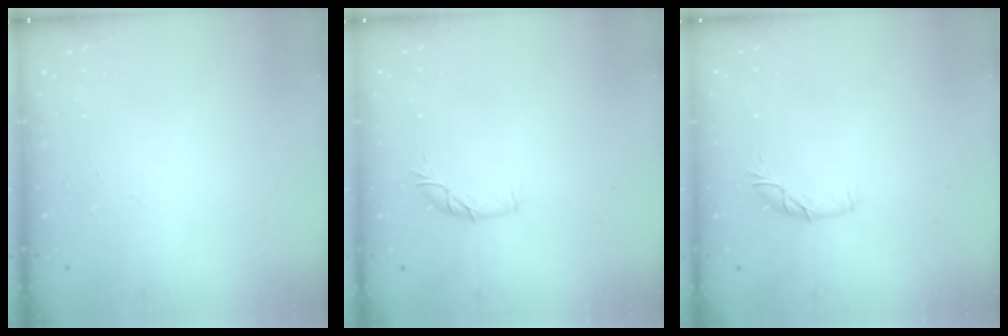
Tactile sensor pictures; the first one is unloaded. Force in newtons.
{"total": 6.1, "press": 6.1, "slide": 0.6}
{"total": 6.1, "press": 6.1, "slide": 0.6}